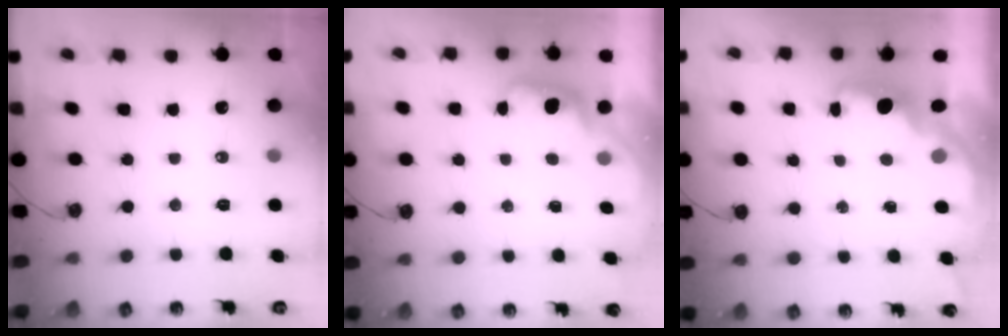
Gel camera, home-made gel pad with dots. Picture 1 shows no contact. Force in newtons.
{"total": 1.9, "press": 1.7, "slide": 0.9}
{"total": 2.1, "press": 2.0, "slide": 0.8}